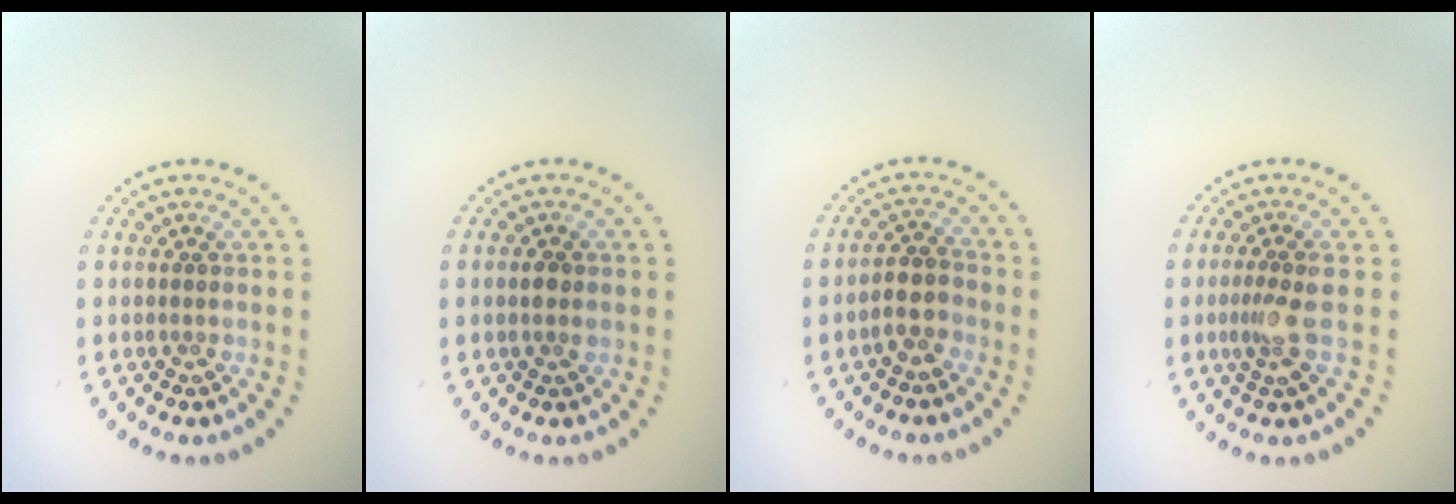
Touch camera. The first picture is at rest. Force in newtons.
{"total": 1.1, "press": 1.1, "slide": 0.2}
{"total": 2.5, "press": 2.2, "slide": 1.2}
{"total": 2.2, "press": 1.6, "slide": 1.5}